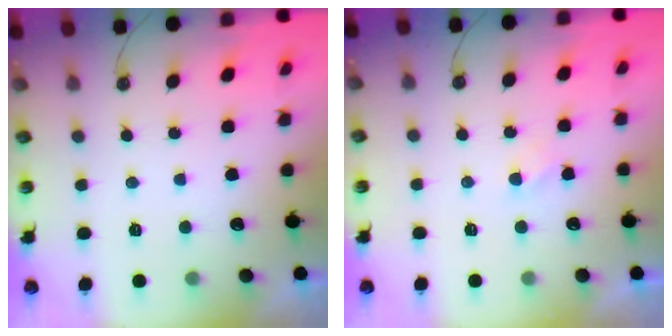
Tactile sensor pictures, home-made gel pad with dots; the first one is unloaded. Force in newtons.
{"total": 1.4, "press": 1.4, "slide": 0.3}